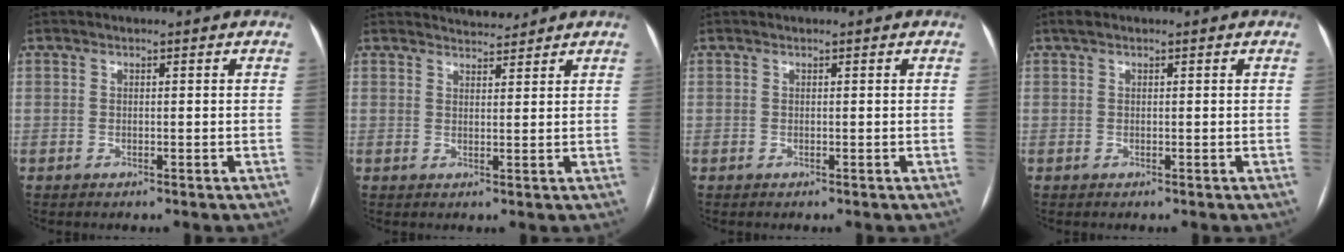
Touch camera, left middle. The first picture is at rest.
{"total": 2.7, "force": [2.7, 0.1, -0.3], "torque": [-0.004, 0.004, 0.048]}
{"total": 0.0}
{"total": 0.8, "force": [0.6, 0.3, 0.5], "torque": [-0.013, 0.016, 0.012]}